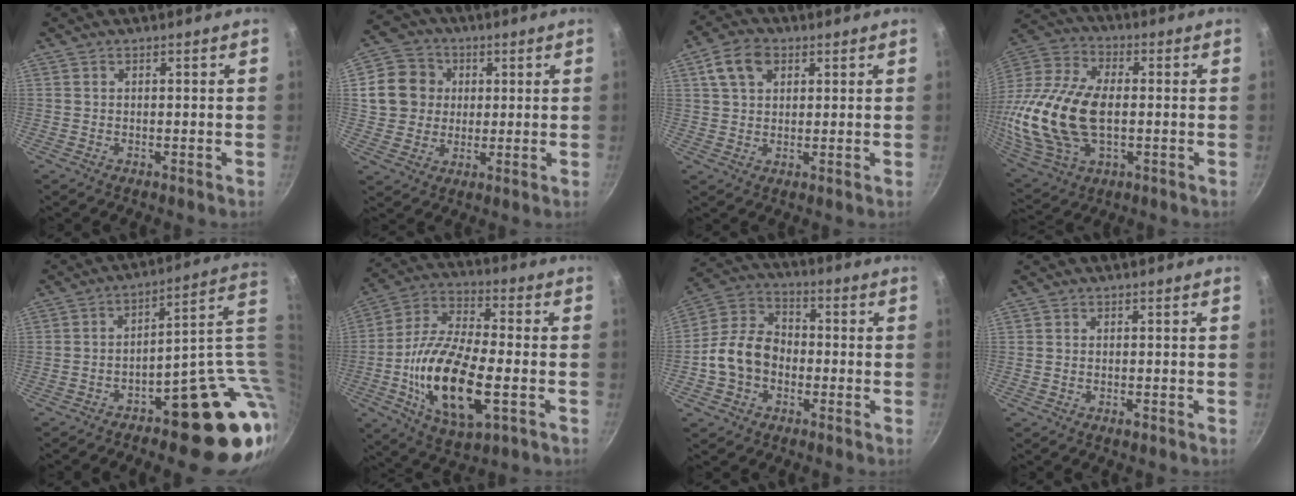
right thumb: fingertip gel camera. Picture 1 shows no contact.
{"total": 10.6, "force": [2.5, 9.6, 3.7], "torque": [-0.037, 0.012, 0.040]}
{"total": 7.6, "force": [3.1, 5.1, 4.6], "torque": [-0.073, 0.006, 0.052]}
{"total": 23.1, "force": [-0.8, 14.2, 18.2], "torque": [-0.379, 0.014, -0.013]}
{"total": 18.6, "force": [-1.5, 7.8, 16.9], "torque": [-0.152, 0.014, -0.012]}
{"total": 20.5, "force": [-4.6, 8.8, 18.0], "torque": [-0.340, 0.015, -0.093]}
{"total": 11.5, "force": [-2.8, 8.7, 6.9], "torque": [-0.098, 0.039, -0.069]}
{"total": 1.2, "force": [-0.7, 0.5, 0.8], "torque": [-0.018, 0.004, -0.015]}